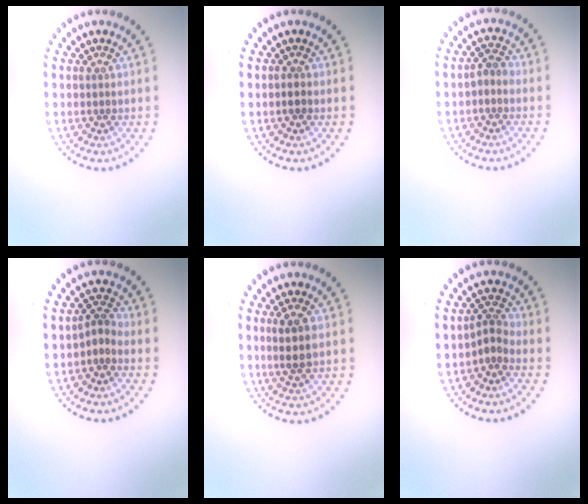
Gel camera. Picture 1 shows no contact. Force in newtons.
{"total": 0.9, "press": 0.7, "slide": 0.6}
{"total": 1.3, "press": 1.1, "slide": 0.7}
{"total": 1.8, "press": 1.1, "slide": 1.3}
{"total": 2.2, "press": 2.1, "slide": 0.9}
{"total": 1.9, "press": 1.2, "slide": 1.5}